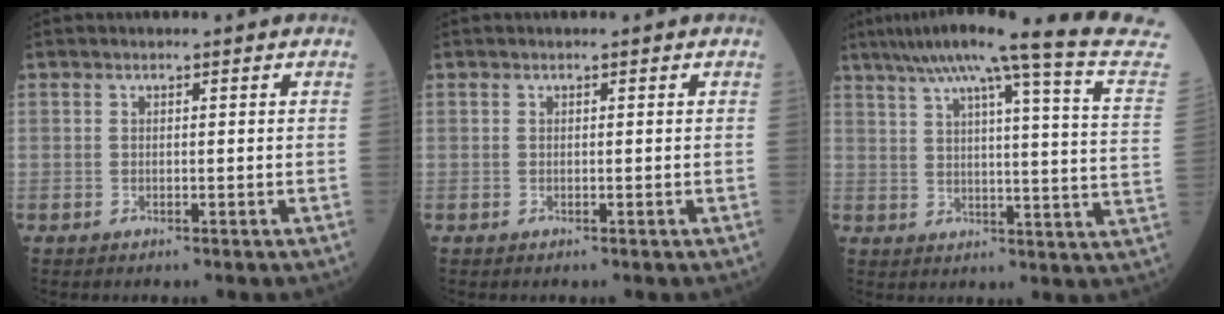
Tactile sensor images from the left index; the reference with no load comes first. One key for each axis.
{"total": 0.0}
{"total": 23.4, "fx": 20.2, "fy": -2.6, "fz": 11.5, "tx": -0.179, "ty": -0.062, "tz": 0.248}